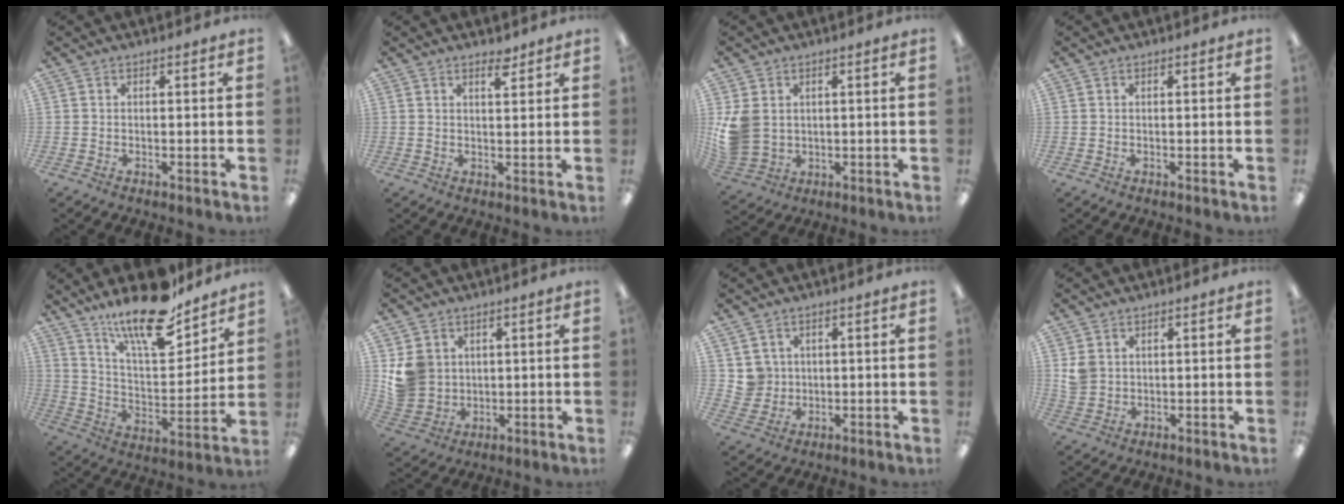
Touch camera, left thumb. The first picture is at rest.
{"total": 2.8, "force": [2.3, 0.8, 1.4], "torque": [-0.017, -0.009, 0.039]}
{"total": 8.0, "force": [1.8, 6.6, 4.1], "torque": [-0.094, 0.008, 0.039]}
{"total": 0.0}
{"total": 18.7, "force": [14.9, 5.2, 10.0], "torque": [-0.170, -0.099, 0.251]}
{"total": 8.1, "force": [2.7, 7.4, 1.9], "torque": [-0.040, -0.003, 0.058]}
{"total": 4.6, "force": [1.9, 4.2, 0.0], "torque": [-0.004, 0.001, 0.035]}
{"total": 3.8, "force": [1.7, 3.2, 1.1], "torque": [-0.021, 0.002, 0.032]}